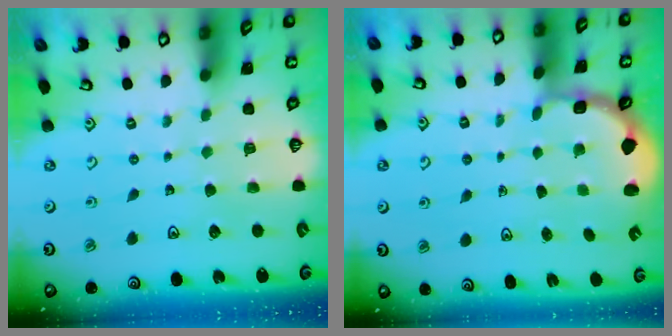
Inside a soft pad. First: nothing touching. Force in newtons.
{"total": 2.6, "press": 1.9, "slide": 1.7}